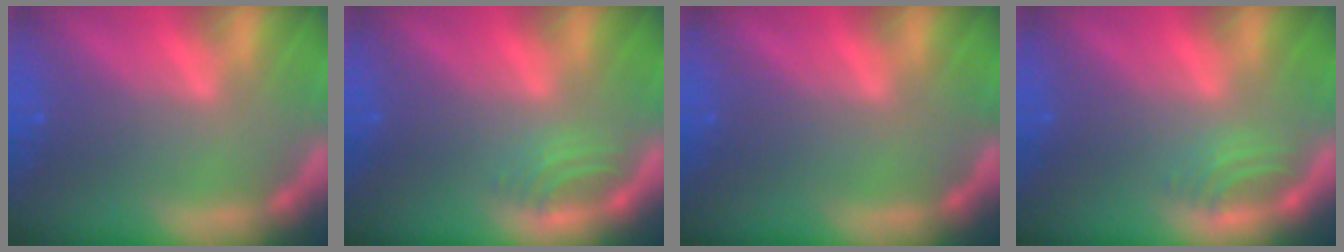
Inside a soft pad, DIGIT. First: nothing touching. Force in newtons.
{"total": 2.0}
{"total": 0.0}
{"total": 2.0}